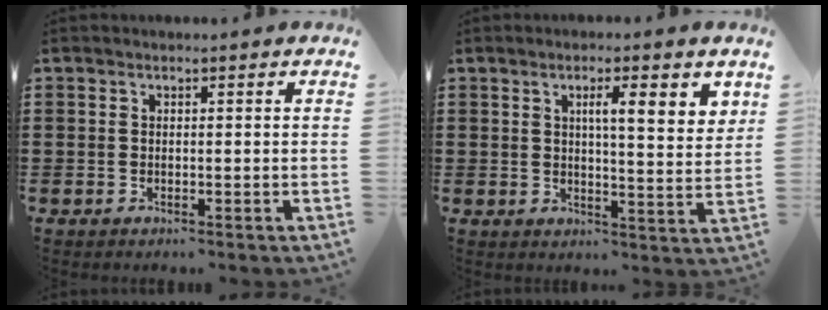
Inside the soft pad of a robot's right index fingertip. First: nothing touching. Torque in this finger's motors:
{"motor_torque": [0.09, 0.38, 0.31, 0.07]}